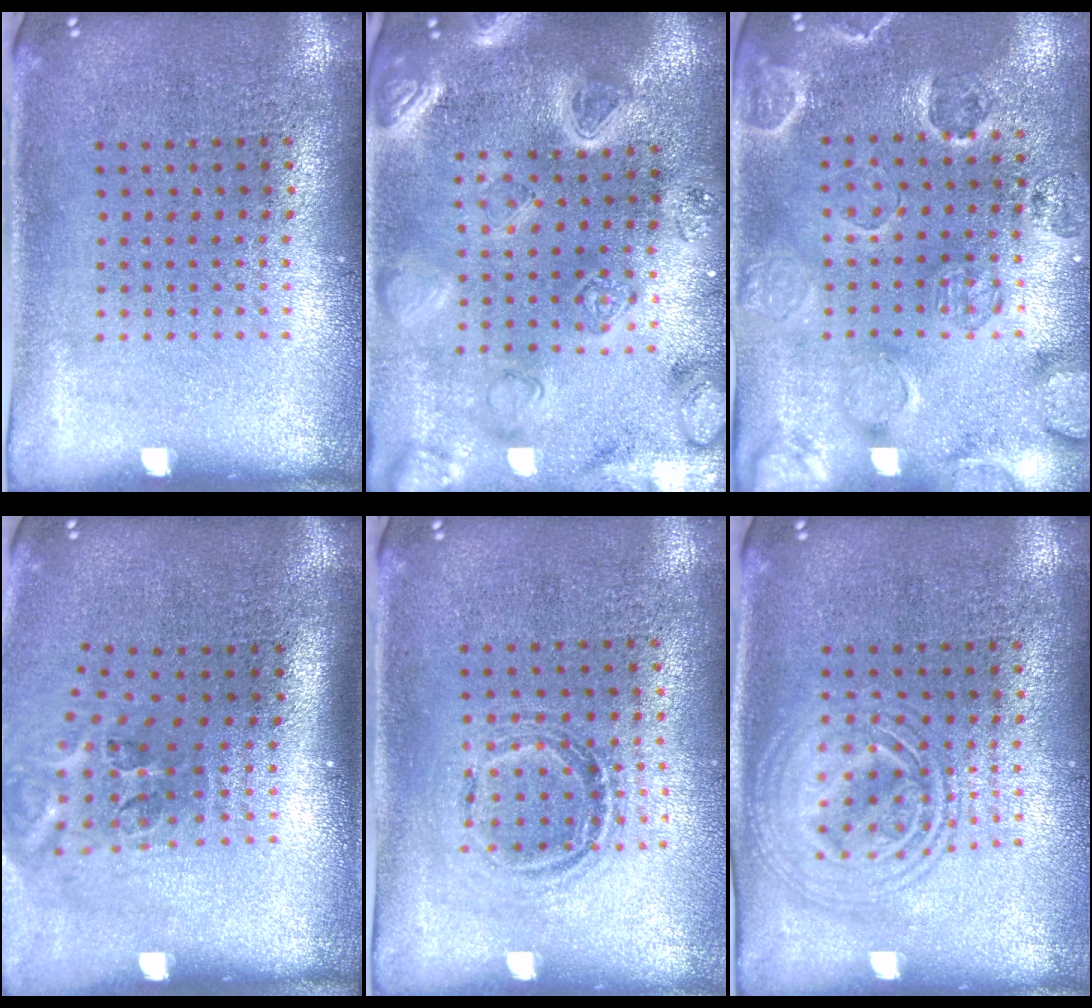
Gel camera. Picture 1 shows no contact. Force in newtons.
{"total": 4.0, "press": 3.7, "slide": 1.7}
{"total": 2.5, "press": 2.2, "slide": 1.1}
{"total": 2.2, "press": 1.3, "slide": 1.7}
{"total": 1.0, "press": 0.9, "slide": 0.3}
{"total": 2.9, "press": 2.9, "slide": 0.3}